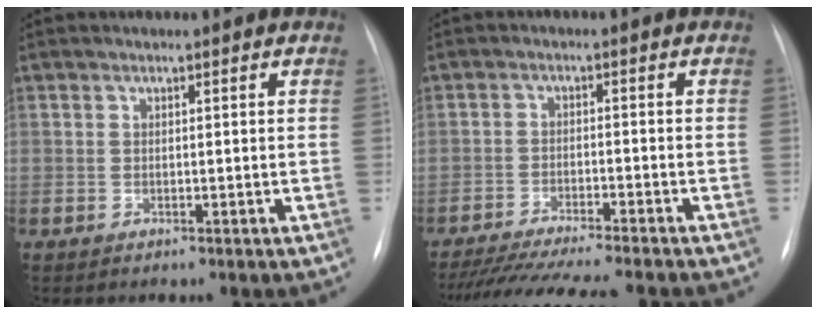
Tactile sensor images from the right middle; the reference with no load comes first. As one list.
[{"total": 15.0, "force": [-13.3, 0.3, 6.9], "torque": [-0.109, -0.029, -0.198]}]